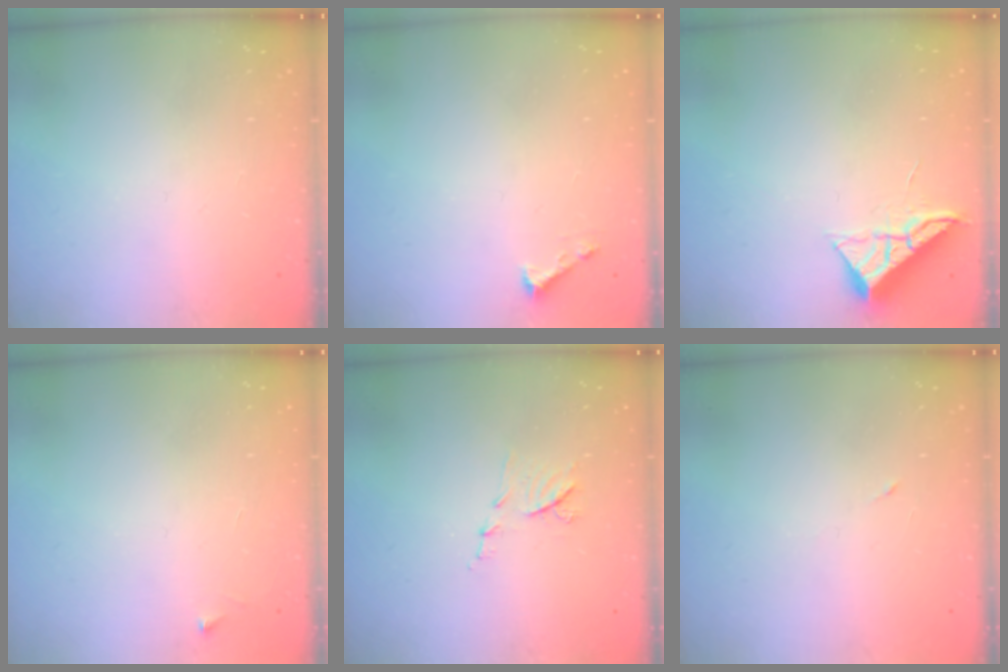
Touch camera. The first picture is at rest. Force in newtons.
{"total": 1.6, "press": 1.6, "slide": 0.1}
{"total": 6.5, "press": 6.5, "slide": 0.1}
{"total": 2.5, "press": 2.5, "slide": 0.3}
{"total": 6.9, "press": 6.9, "slide": 0.5}
{"total": 3.1, "press": 2.9, "slide": 1.1}